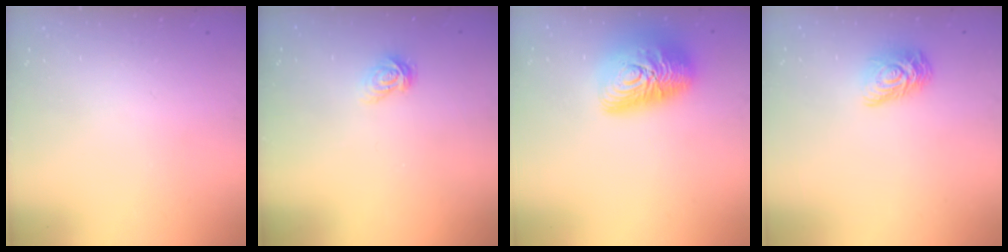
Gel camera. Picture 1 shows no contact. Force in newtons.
{"total": 4.7, "press": 4.7, "slide": 0.4}
{"total": 18.2, "press": 18.1, "slide": 1.3}
{"total": 10.3, "press": 10.3, "slide": 0.5}